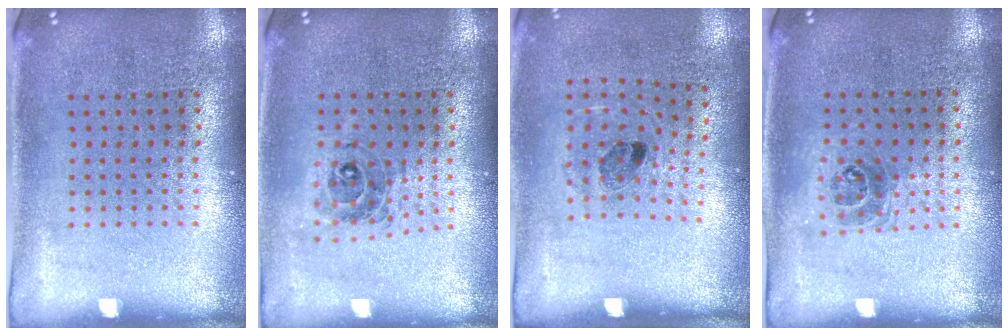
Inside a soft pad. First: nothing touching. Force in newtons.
{"total": 0.7, "press": 0.7, "slide": 0.1}
{"total": 1.0, "press": 0.7, "slide": 0.7}
{"total": 1.0, "press": 0.9, "slide": 0.4}